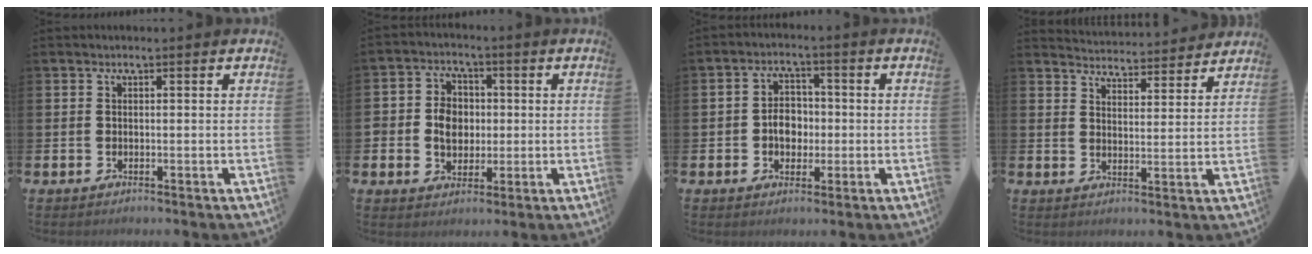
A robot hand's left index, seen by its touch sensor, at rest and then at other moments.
{"total": 5.3, "force": [0.3, 4.6, 2.6], "torque": [-0.054, 0.012, 0.000]}
{"total": 4.3, "force": [-0.6, 3.3, 2.6], "torque": [-0.038, 0.004, -0.018]}
{"total": 4.6, "force": [4.5, 0.5, -0.3], "torque": [-0.006, -0.040, 0.078]}